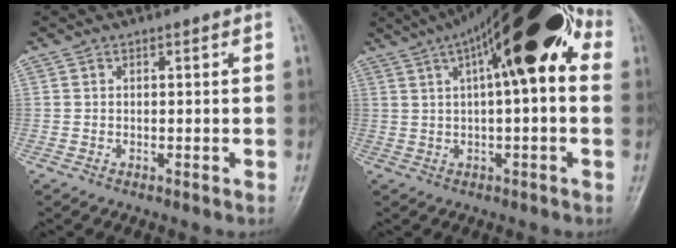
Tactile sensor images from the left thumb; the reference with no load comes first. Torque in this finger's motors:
{"motor_torque": [0.61, 1.24, 2.05, -0.73, 0.45]}